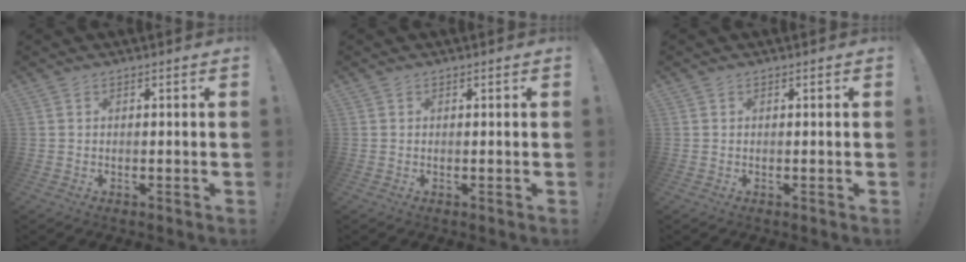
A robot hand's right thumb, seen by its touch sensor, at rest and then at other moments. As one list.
[{"total": 0.0}, {"total": 0.0}]